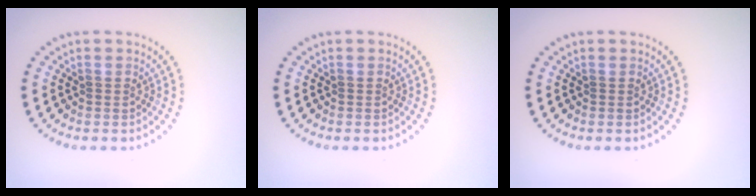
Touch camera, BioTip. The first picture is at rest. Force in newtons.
{"total": 0.0}
{"total": 0.0}